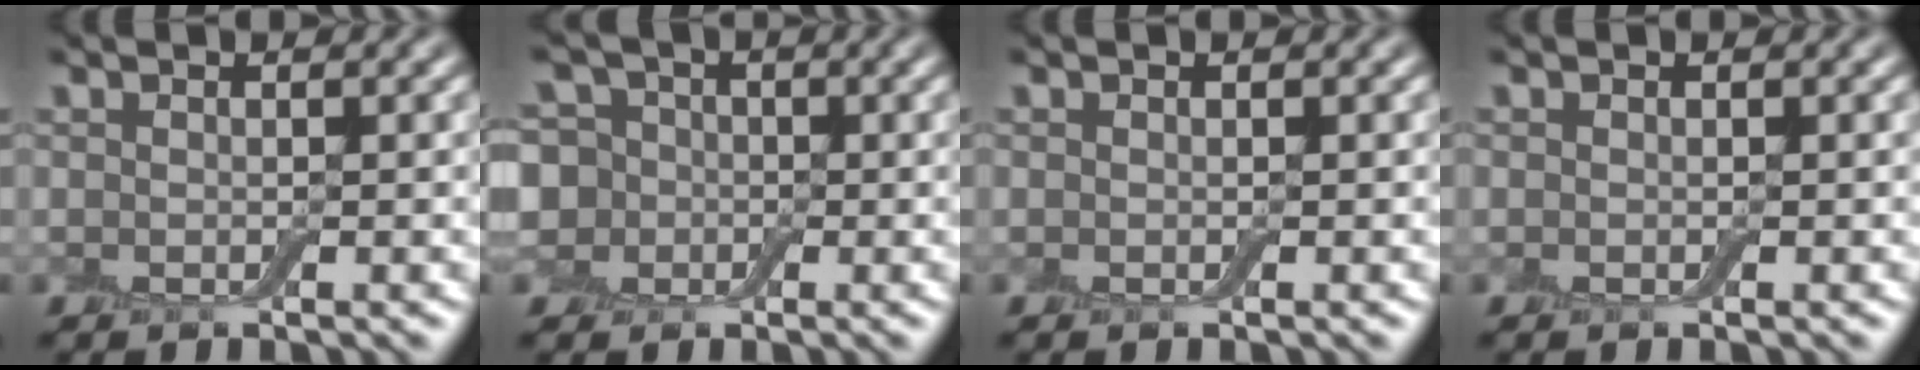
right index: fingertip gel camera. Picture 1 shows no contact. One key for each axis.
{"total": 7.4, "fx": 1.3, "fy": 6.4, "fz": 3.4, "tx": -0.054, "ty": 0.034, "tz": -0.030}
{"total": 0.0}
{"total": 0.0}